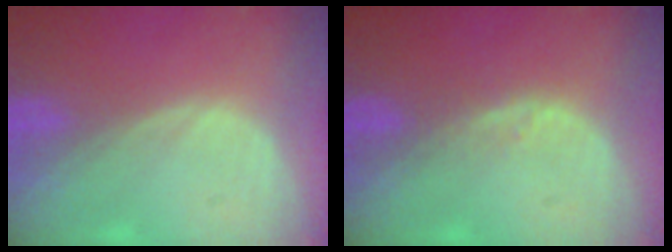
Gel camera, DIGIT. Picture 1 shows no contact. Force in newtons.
{"total": 1.7, "press": 1.7, "slide": 0.1}